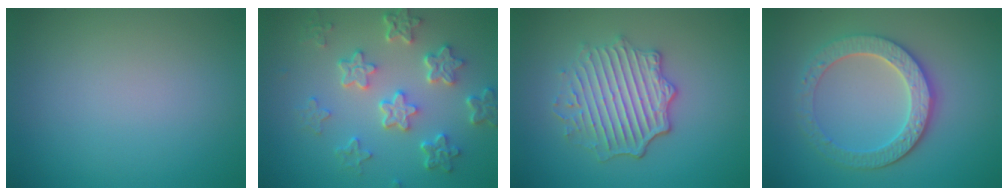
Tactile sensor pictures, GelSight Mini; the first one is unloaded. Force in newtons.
{"total": 5.7, "press": 4.2, "slide": 3.8}
{"total": 4.9, "press": 4.1, "slide": 2.6}
{"total": 4.4, "press": 4.0, "slide": 2.0}